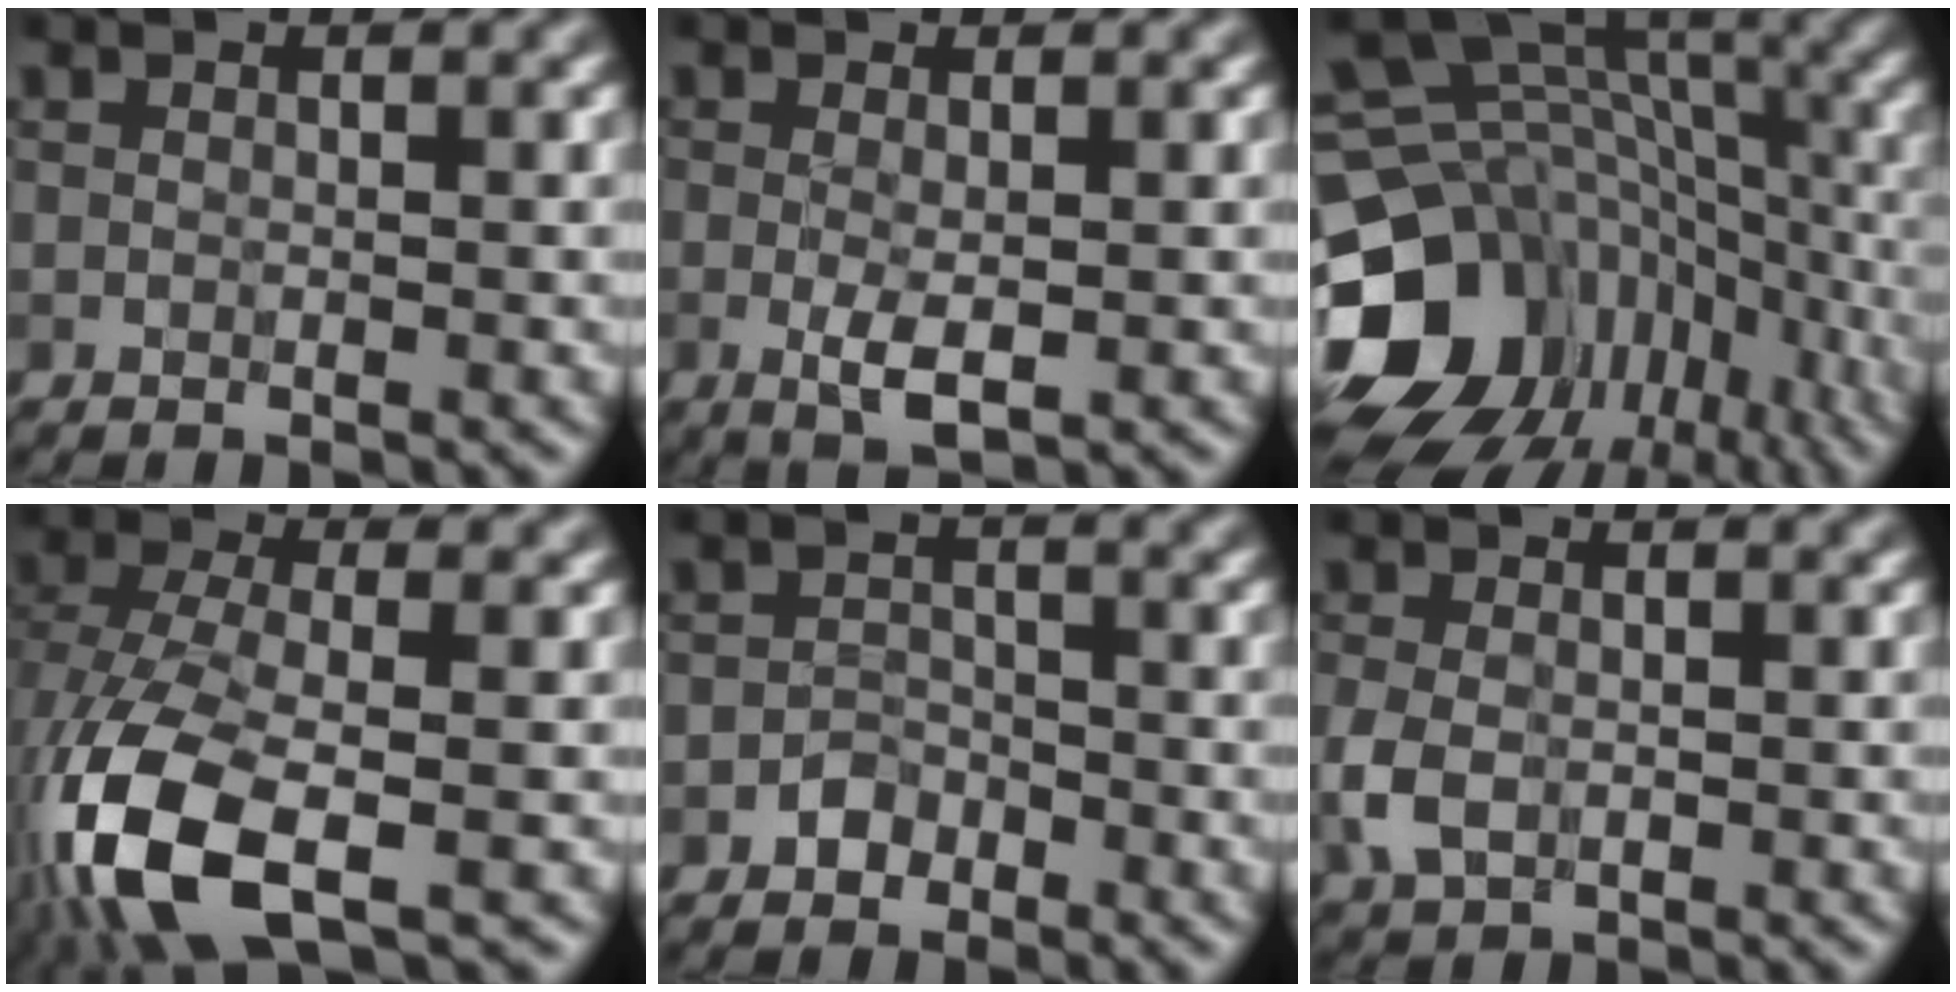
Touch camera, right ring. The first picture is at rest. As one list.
[{"total": 2.3, "force": [-0.3, 0.7, 2.2], "torque": [-0.045, -0.008, -0.004]}, {"total": 15.5, "force": [-6.2, 11.2, 8.8], "torque": [-0.183, 0.001, -0.094]}, {"total": 10.3, "force": [-4.5, 4.6, 8.1], "torque": [-0.187, -0.013, -0.093]}, {"total": 1.7, "force": [-1.1, 1.2, 0.4], "torque": [0.001, 0.007, -0.021]}, {"total": 3.1, "force": [-0.8, 2.2, 2.1], "torque": [-0.055, -0.008, -0.016]}]